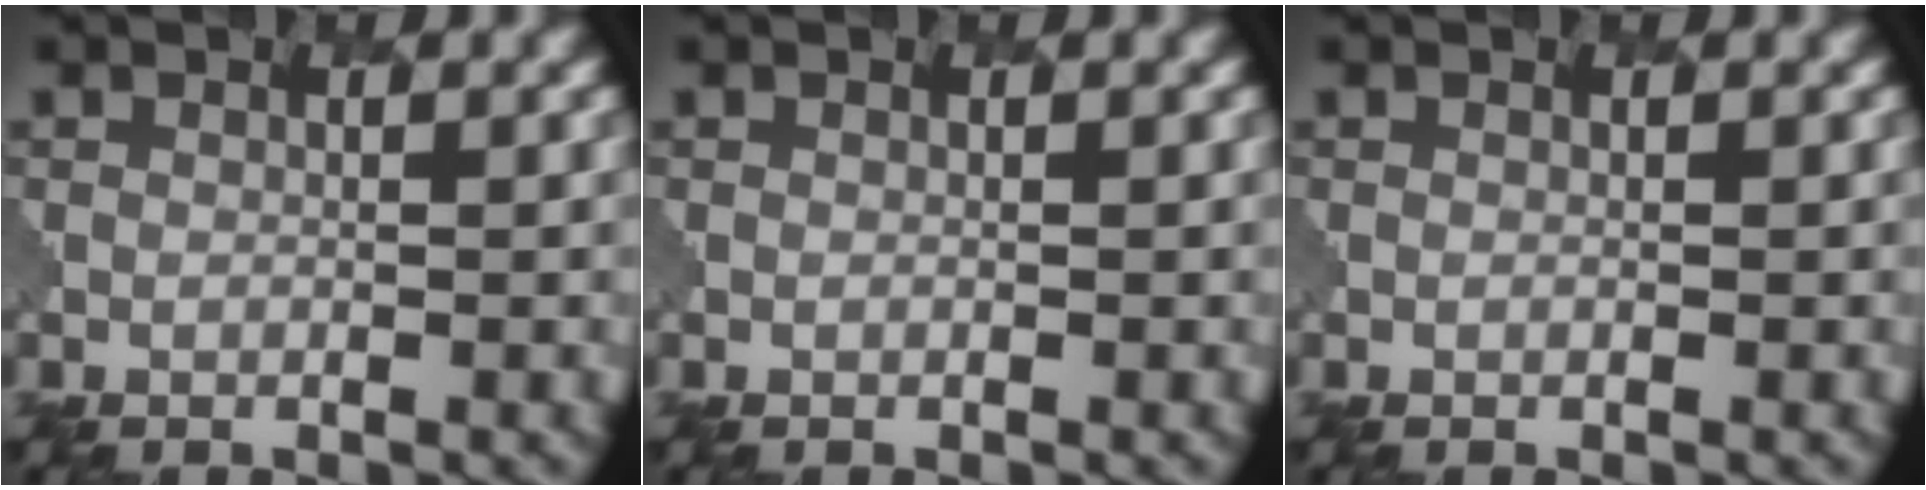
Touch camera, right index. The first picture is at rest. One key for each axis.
{"total": 0.0}
{"total": 0.0}